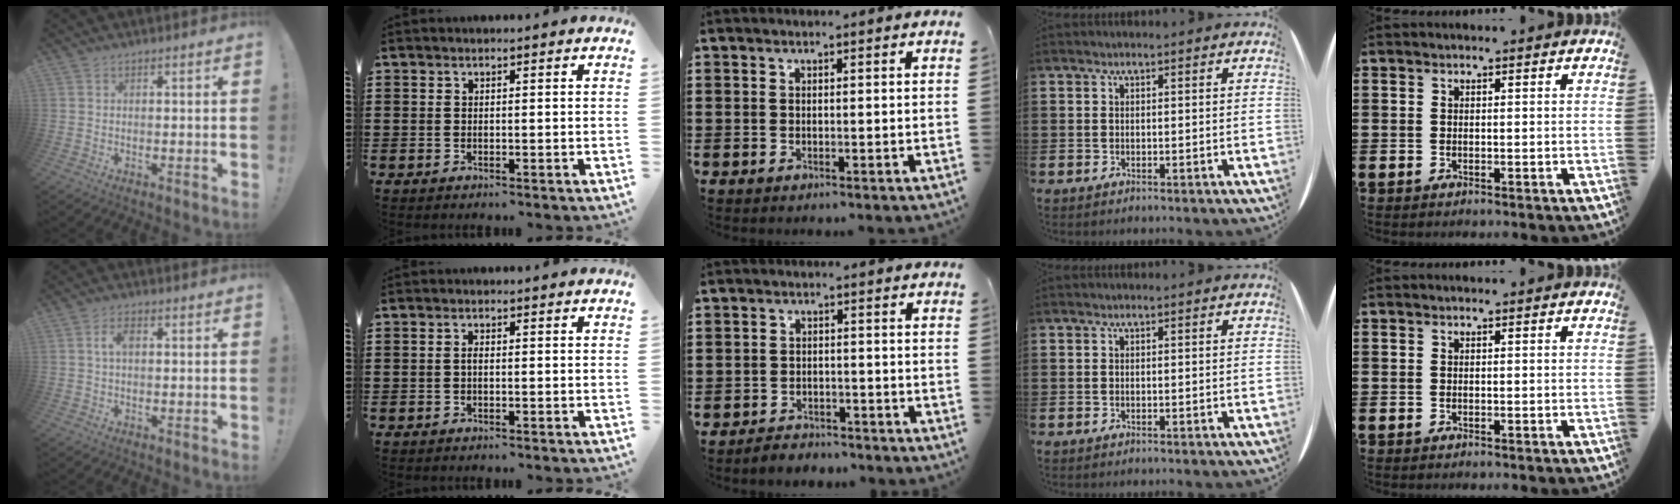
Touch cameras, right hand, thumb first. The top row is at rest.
{"thumb": {"total": 3.3, "force": [0.6, 1.8, 2.7], "torque": [-0.054, 0.009, 0.007]}, "index": {"total": 0.9, "force": [-0.3, 0.3, 0.8], "torque": [-0.018, -0.003, -0.005]}, "middle": {"total": 2.9, "force": [-2.8, 0.7, -0.3], "torque": [-0.002, 0.004, -0.063]}}